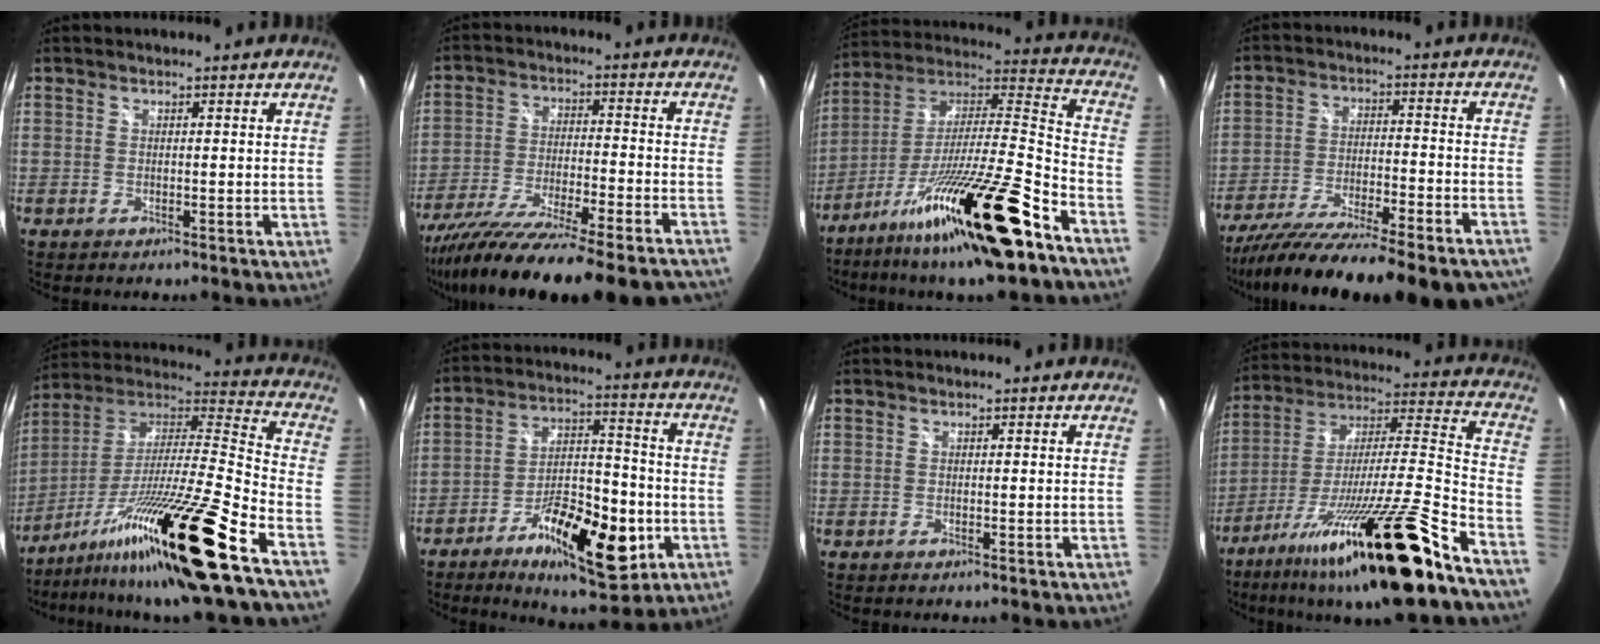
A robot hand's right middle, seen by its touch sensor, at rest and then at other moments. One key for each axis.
{"total": 27.5, "fx": -23.8, "fy": 1.9, "fz": 13.6, "tx": -0.236, "ty": -0.079, "tz": -0.359}
{"total": 25.7, "fx": -15.8, "fy": 2.1, "fz": 20.2, "tx": -0.329, "ty": -0.029, "tz": -0.267}
{"total": 26.5, "fx": -22.4, "fy": 3.5, "fz": 13.7, "tx": -0.234, "ty": -0.071, "tz": -0.332}
{"total": 25.8, "fx": -16.6, "fy": -0.8, "fz": 19.8, "tx": -0.319, "ty": -0.042, "tz": -0.285}
{"total": 16.6, "fx": -7.5, "fy": 5.8, "fz": 13.7, "tx": -0.237, "ty": 0.000, "tz": -0.113}
{"total": 0.0}
{"total": 26.1, "fx": -17.7, "fy": 0.2, "fz": 19.2, "tx": -0.313, "ty": -0.040, "tz": -0.295}